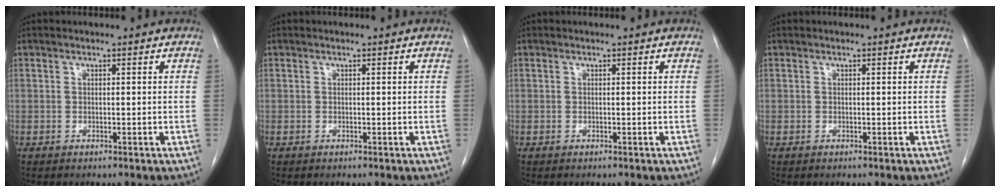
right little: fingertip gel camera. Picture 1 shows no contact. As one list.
[{"total": 0.0}, {"total": 0.0}, {"total": 0.0}]